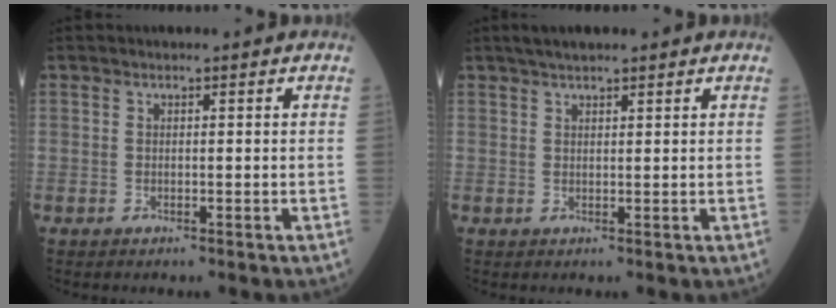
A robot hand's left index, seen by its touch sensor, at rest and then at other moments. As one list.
[{"total": 3.9, "force": [3.2, 0.9, 2.2], "torque": [-0.037, 0.024, 0.054]}]